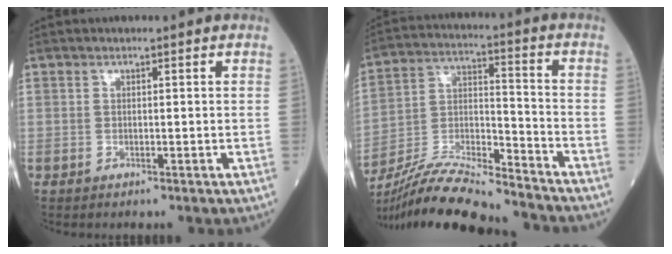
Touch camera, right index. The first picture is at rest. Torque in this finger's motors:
{"motor_torque": [0.98, -1.16, 0.36, 0.05]}